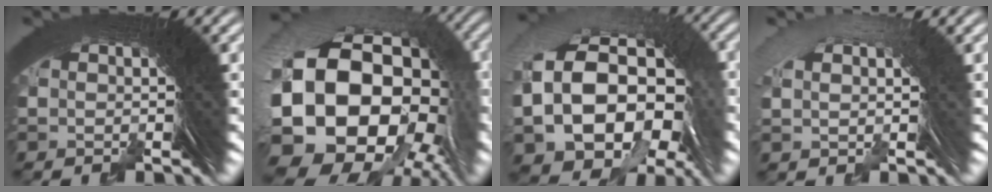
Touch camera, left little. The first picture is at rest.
{"total": 21.2, "force": [-2.2, 15.0, 14.8], "torque": [-0.297, -0.052, -0.023]}
{"total": 14.0, "force": [-1.2, 10.2, 9.6], "torque": [-0.215, -0.047, -0.008]}
{"total": 1.5, "force": [0.9, 0.2, 1.1], "torque": [-0.015, 0.018, 0.019]}